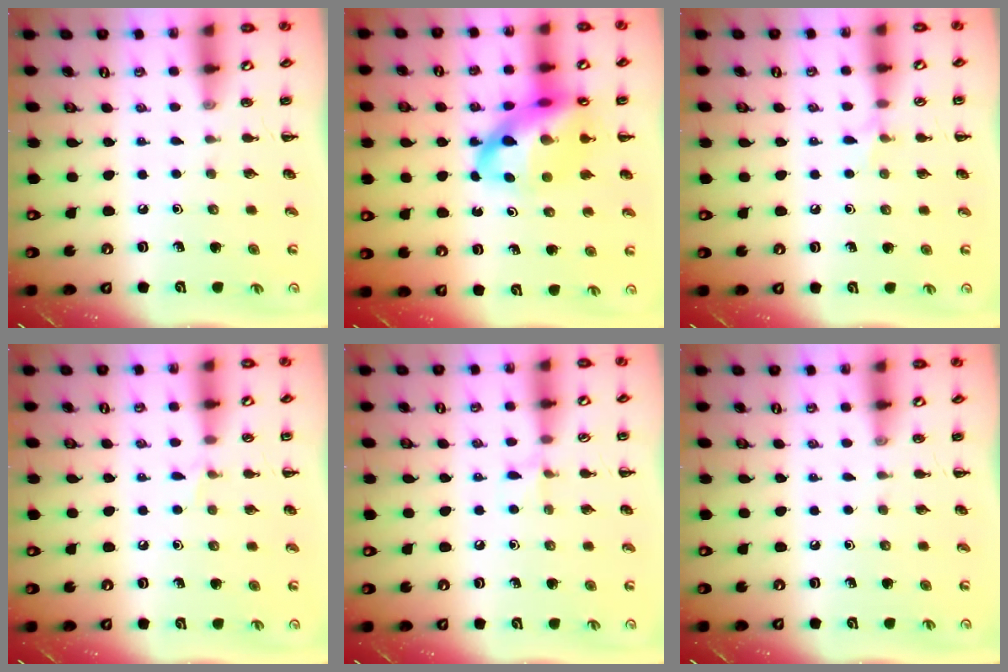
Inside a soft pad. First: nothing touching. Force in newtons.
{"total": 17.9, "press": 17.3, "slide": 4.5}
{"total": 4.5, "press": 4.2, "slide": 1.5}
{"total": 4.1, "press": 4.0, "slide": 1.0}
{"total": 4.0, "press": 3.8, "slide": 1.4}
{"total": 0.0}